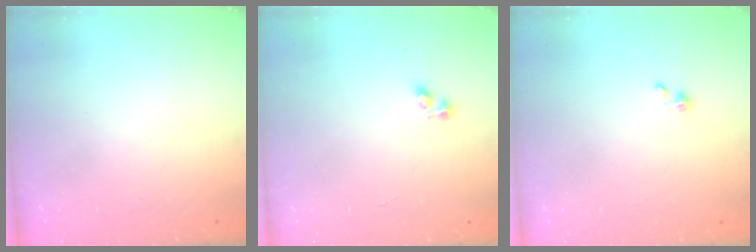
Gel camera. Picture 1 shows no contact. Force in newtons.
{"total": 2.0, "press": 2.0, "slide": 0.3}
{"total": 1.5, "press": 1.5, "slide": 0.0}